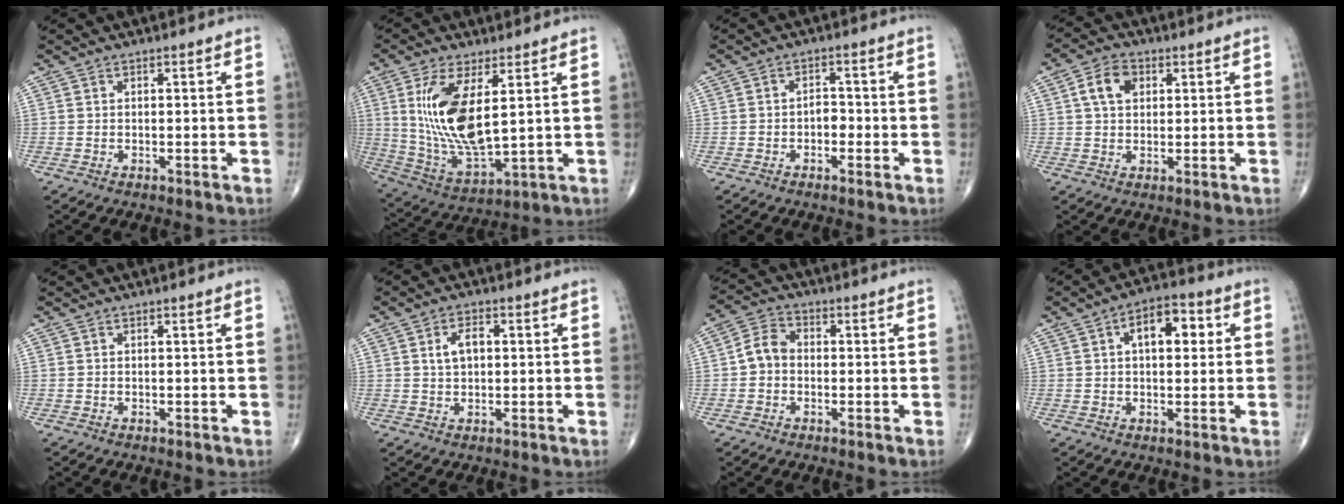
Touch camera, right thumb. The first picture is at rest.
{"total": 15.7, "force": [3.7, 6.2, 13.9], "torque": [-0.278, -0.026, 0.086]}
{"total": 2.6, "force": [-0.9, 1.6, 1.8], "torque": [-0.012, 0.012, -0.020]}
{"total": 6.1, "force": [1.8, 4.2, 4.0], "torque": [-0.064, 0.007, 0.027]}
{"total": 0.0}
{"total": 4.3, "force": [0.8, 2.5, 3.3], "torque": [-0.059, 0.006, 0.013]}
{"total": 5.4, "force": [-0.6, 4.3, 3.1], "torque": [-0.047, 0.019, -0.023]}
{"total": 8.7, "force": [2.1, 4.7, 7.0], "torque": [-0.078, 0.018, 0.024]}